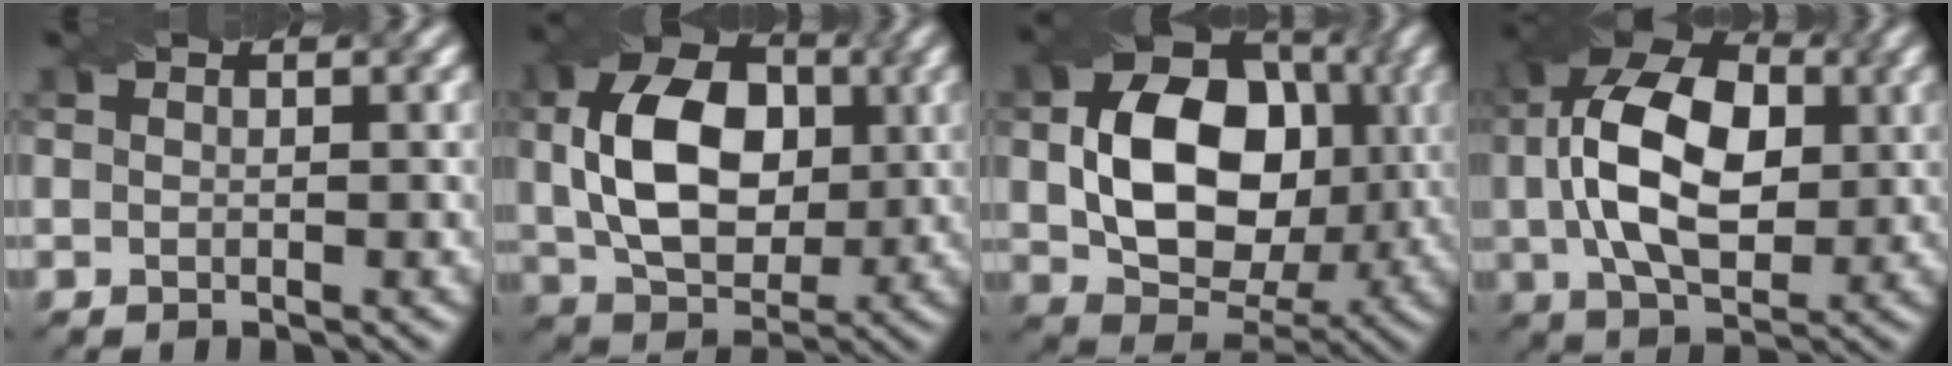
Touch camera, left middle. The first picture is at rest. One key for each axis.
{"total": 10.5, "fx": 1.1, "fy": 7.1, "fz": 7.6, "tx": -0.155, "ty": 0.001, "tz": 0.023}
{"total": 11.5, "fx": 0.7, "fy": 8.3, "fz": 7.8, "tx": -0.146, "ty": 0.000, "tz": 0.020}
{"total": 11.8, "fx": 1.4, "fy": 7.0, "fz": 9.5, "tx": -0.185, "ty": 0.020, "tz": 0.019}